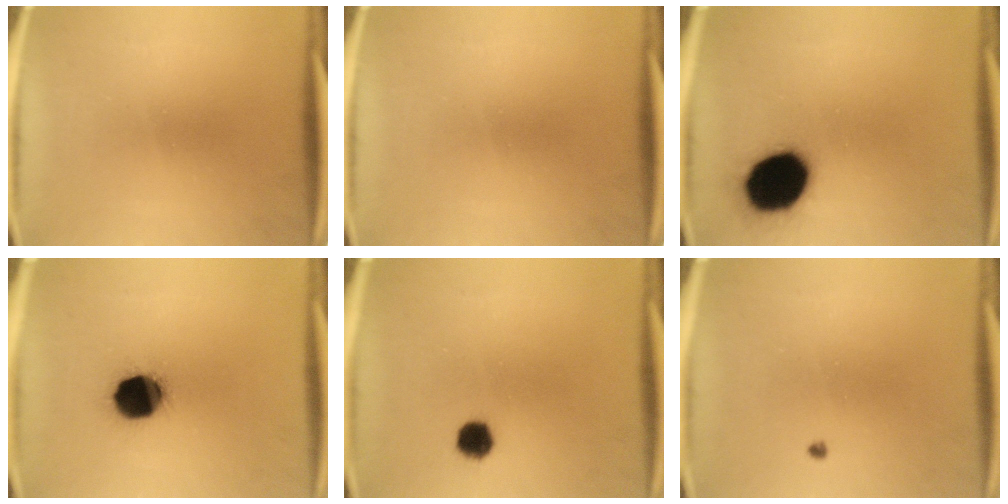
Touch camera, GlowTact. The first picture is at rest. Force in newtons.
{"total": 0.0}
{"total": 19.1}
{"total": 13.7}
{"total": 4.2}
{"total": 0.7}